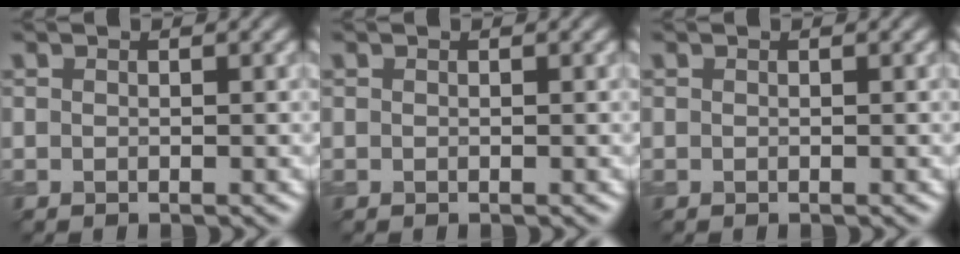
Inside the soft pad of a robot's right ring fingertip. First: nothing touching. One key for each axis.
{"total": 0.0}
{"total": 0.0}